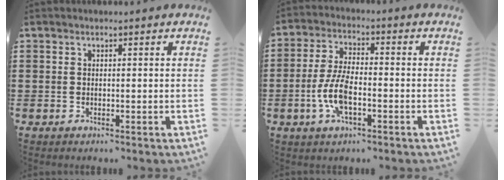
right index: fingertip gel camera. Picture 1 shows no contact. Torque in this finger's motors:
{"motor_torque": [2.14, 0.00, 0.66, 0.21]}